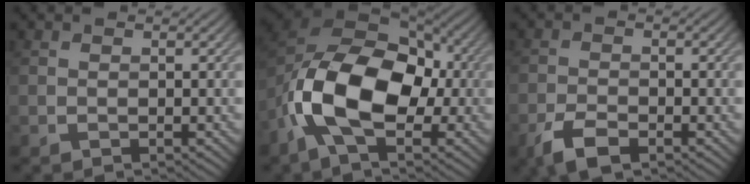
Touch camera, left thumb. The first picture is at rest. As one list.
[{"total": 16.4, "force": [-3.4, 9.8, 12.7], "torque": [-0.265, -0.002, -0.070]}, {"total": 4.4, "force": [-2.8, 1.8, 2.8], "torque": [-0.059, -0.005, -0.059]}]